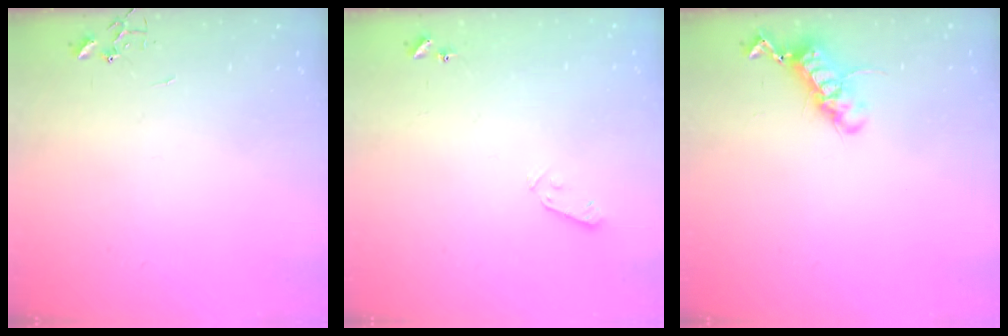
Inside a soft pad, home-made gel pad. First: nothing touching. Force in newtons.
{"total": 3.9, "press": 3.8, "slide": 0.7}
{"total": 11.8, "press": 11.8, "slide": 1.2}